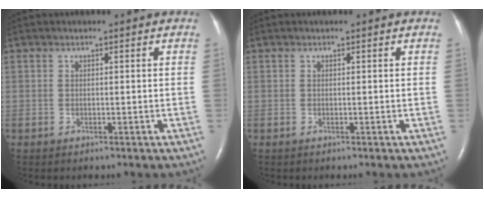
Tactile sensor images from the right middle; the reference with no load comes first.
{"total": 0.0}